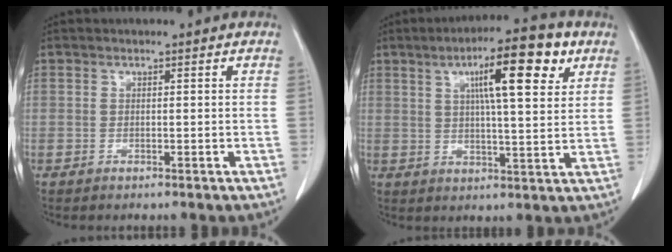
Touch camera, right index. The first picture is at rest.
{"total": 12.4, "force": [5.6, 1.8, 11.0], "torque": [-0.173, 0.013, 0.080]}